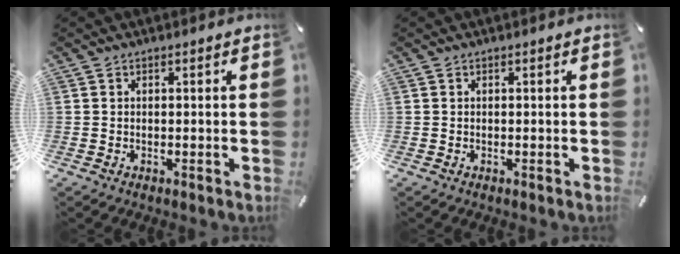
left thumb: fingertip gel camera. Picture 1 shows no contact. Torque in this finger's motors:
{"motor_torque": [0.00, 0.00, 0.00, 0.00, 0.00]}